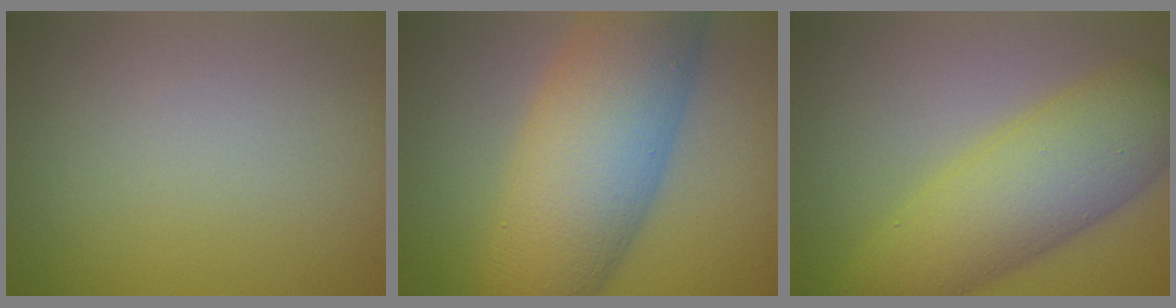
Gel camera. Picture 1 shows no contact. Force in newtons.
{"total": 12.8, "press": 12.8, "slide": 0.3}
{"total": 8.4, "press": 8.4, "slide": 0.2}